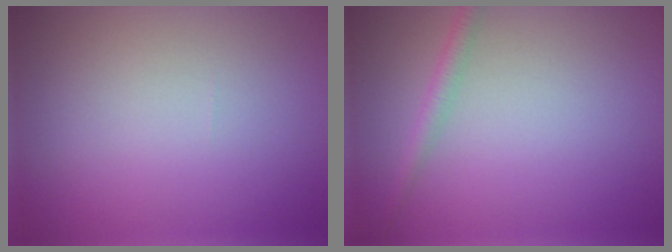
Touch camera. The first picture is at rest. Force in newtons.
{"total": 1.5, "press": 1.5, "slide": 0.0}